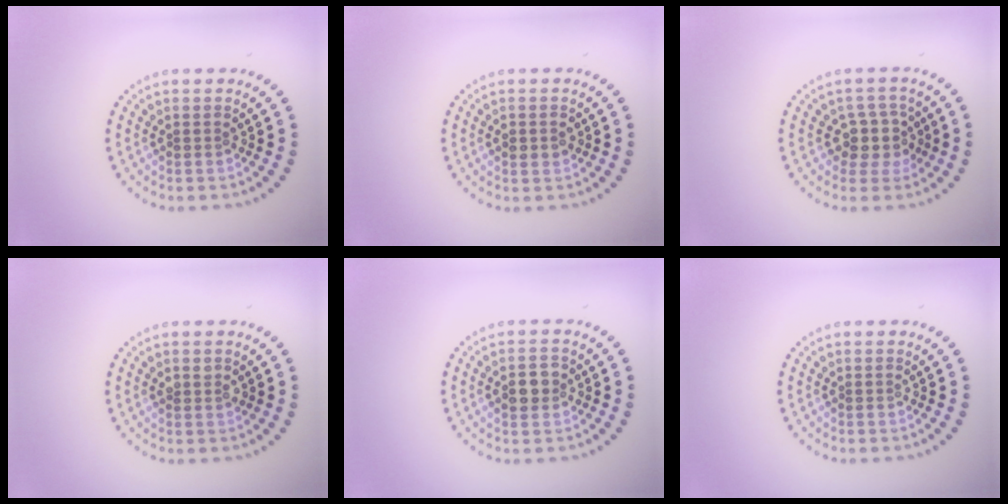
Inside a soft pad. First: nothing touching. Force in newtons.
{"total": 1.7, "press": 1.7, "slide": 0.1}
{"total": 2.9, "press": 2.6, "slide": 1.3}
{"total": 1.0, "press": 1.0, "slide": 0.2}
{"total": 2.8, "press": 2.7, "slide": 0.1}
{"total": 0.0}